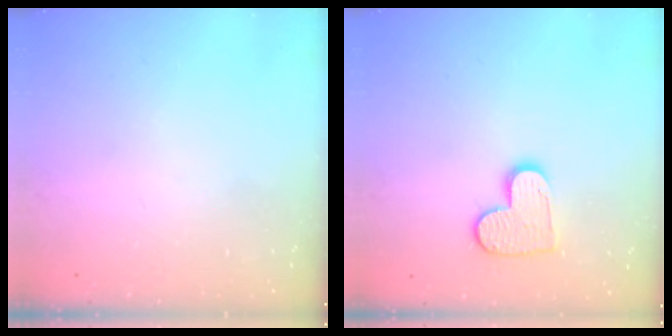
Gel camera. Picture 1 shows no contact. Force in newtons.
{"total": 9.6, "press": 9.6, "slide": 0.6}